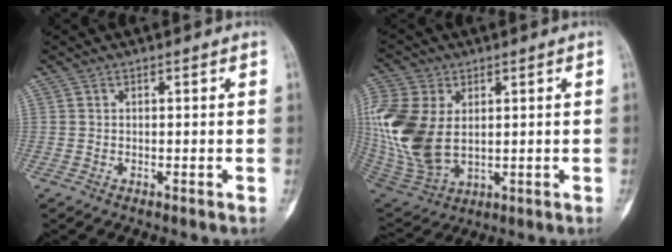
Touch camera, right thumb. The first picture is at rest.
{"total": 19.9, "force": [2.5, 13.0, 14.8], "torque": [-0.353, -0.018, 0.064]}